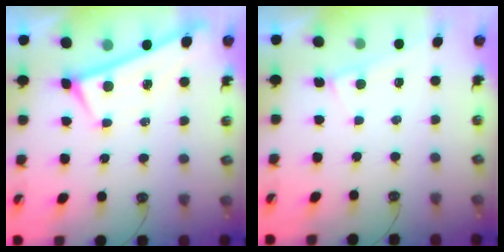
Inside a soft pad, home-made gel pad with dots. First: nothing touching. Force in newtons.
{"total": 2.9, "press": 2.9, "slide": 0.1}